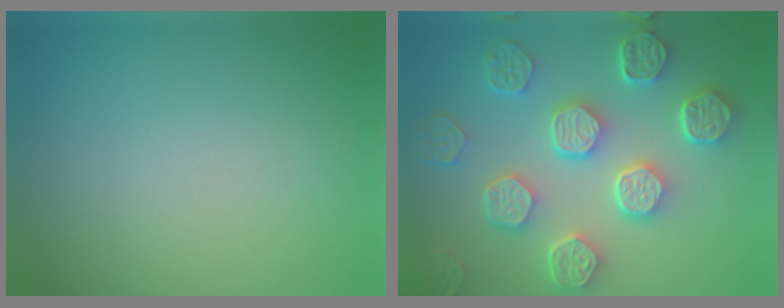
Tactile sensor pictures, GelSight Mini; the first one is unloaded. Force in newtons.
{"total": 8.2, "press": 6.4, "slide": 5.1}